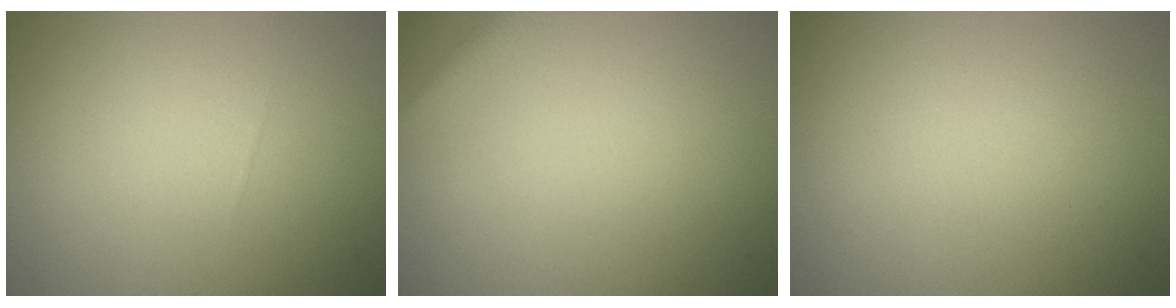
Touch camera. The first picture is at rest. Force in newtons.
{"total": 2.3, "press": 2.3, "slide": 0.1}
{"total": 0.0}